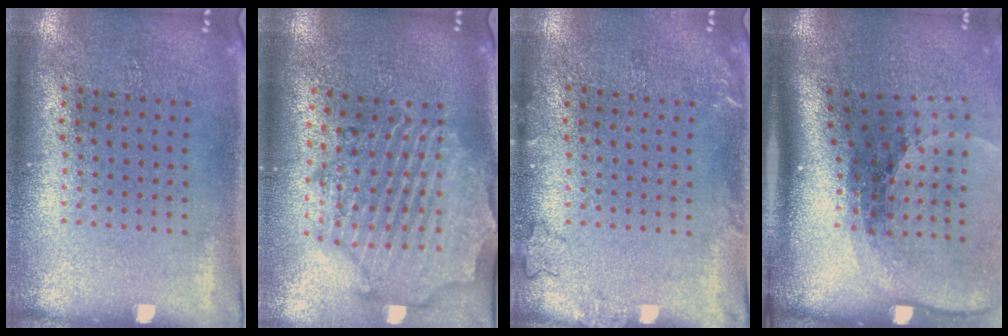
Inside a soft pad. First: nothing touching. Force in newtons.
{"total": 3.0, "press": 2.6, "slide": 1.5}
{"total": 1.2, "press": 1.2, "slide": 0.3}
{"total": 2.6, "press": 1.8, "slide": 1.8}